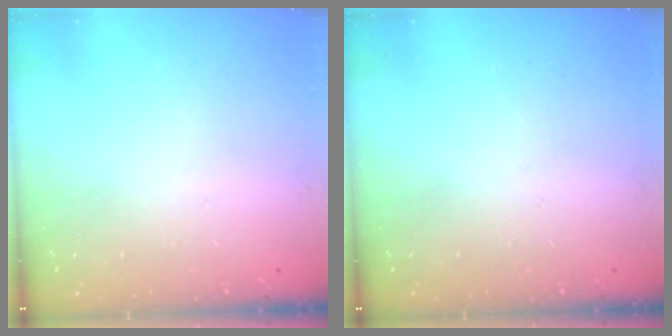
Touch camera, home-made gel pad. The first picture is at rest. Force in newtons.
{"total": 0.0}